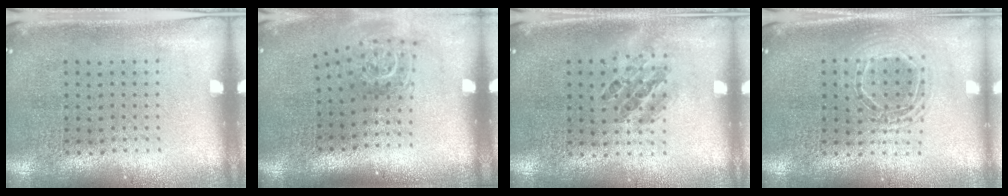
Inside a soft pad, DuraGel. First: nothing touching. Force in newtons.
{"total": 1.9, "press": 1.3, "slide": 1.3}
{"total": 1.0, "press": 0.8, "slide": 0.6}
{"total": 1.6, "press": 1.4, "slide": 0.9}